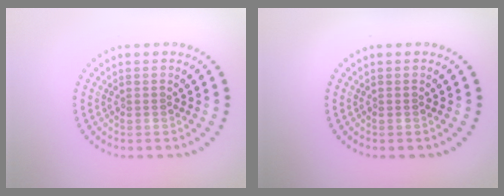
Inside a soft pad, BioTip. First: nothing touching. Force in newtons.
{"total": 0.0}